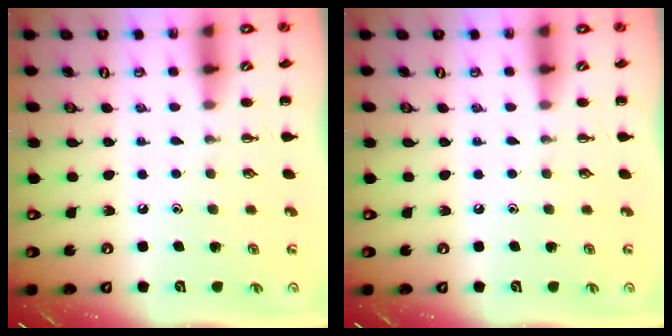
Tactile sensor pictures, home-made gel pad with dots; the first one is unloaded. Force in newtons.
{"total": 0.0}